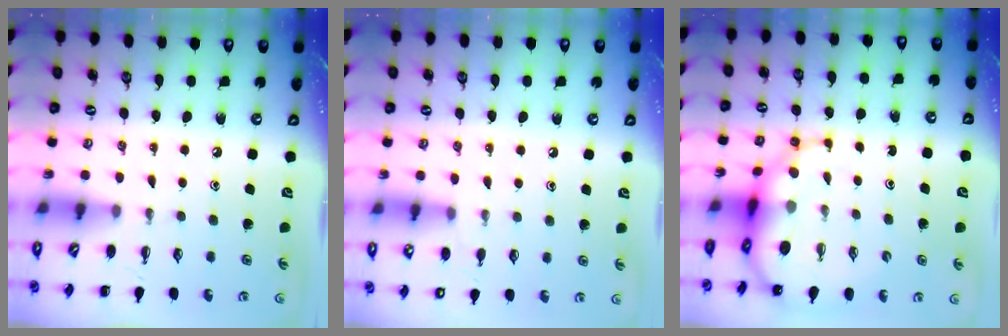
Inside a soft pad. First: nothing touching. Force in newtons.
{"total": 5.9, "press": 5.6, "slide": 1.8}
{"total": 9.7, "press": 9.2, "slide": 3.1}